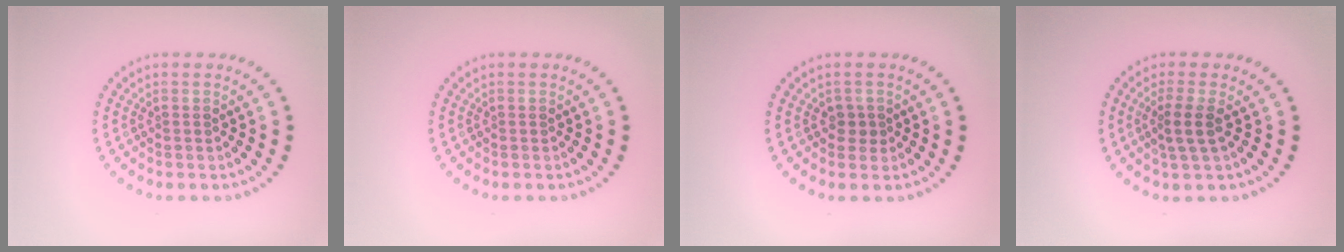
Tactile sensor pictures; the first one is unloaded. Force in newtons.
{"total": 0.0}
{"total": 1.3, "press": 1.2, "slide": 0.5}
{"total": 2.3, "press": 1.9, "slide": 1.4}